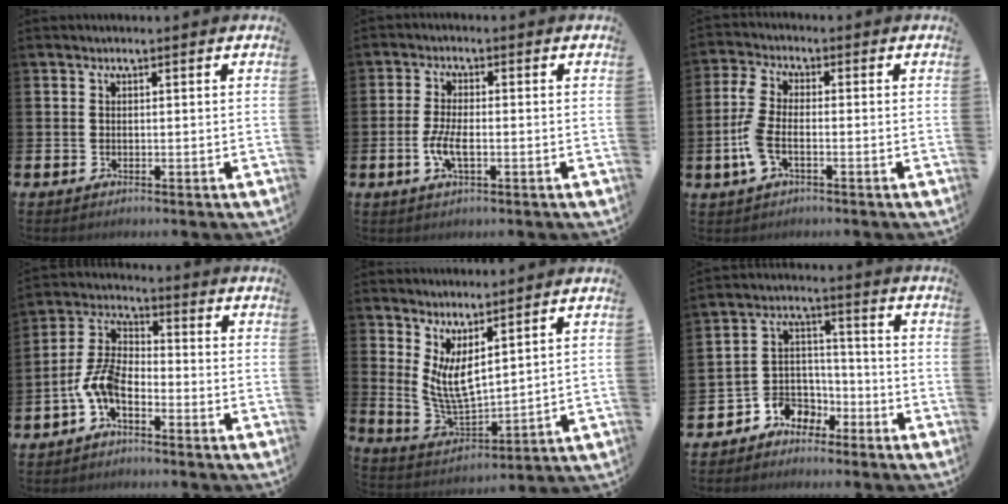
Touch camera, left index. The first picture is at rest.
{"total": 4.2, "force": [-1.0, 1.6, 3.8], "torque": [-0.071, 0.001, -0.018]}
{"total": 6.0, "force": [-1.2, 3.1, 5.0], "torque": [-0.109, 0.006, -0.024]}
{"total": 6.2, "force": [-3.2, 2.9, 4.4], "torque": [-0.111, -0.012, -0.071]}
{"total": 5.6, "force": [3.6, 1.9, 3.8], "torque": [-0.084, -0.028, 0.065]}
{"total": 4.2, "force": [-3.0, 3.0, -0.1], "torque": [-0.013, -0.006, -0.069]}